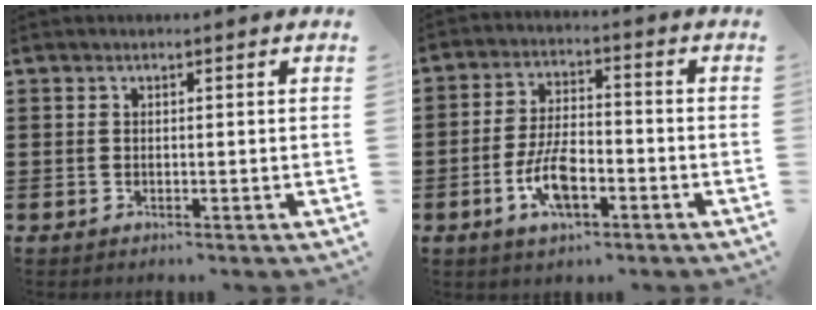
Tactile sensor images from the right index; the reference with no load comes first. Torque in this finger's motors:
{"motor_torque": [2.14, 0.00, 0.49, 0.12]}